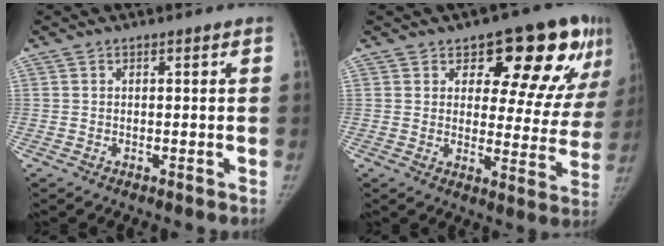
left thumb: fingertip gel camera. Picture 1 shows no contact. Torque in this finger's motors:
{"motor_torque": [0.19, 0.32, 0.45, 0.34, 0.02]}